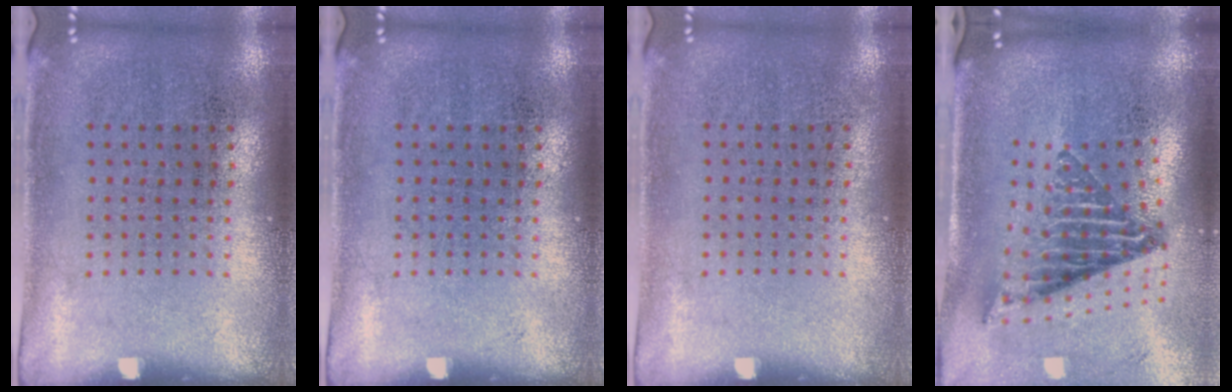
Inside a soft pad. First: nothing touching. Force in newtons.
{"total": 0.0}
{"total": 0.0}
{"total": 2.4, "press": 1.6, "slide": 1.8}